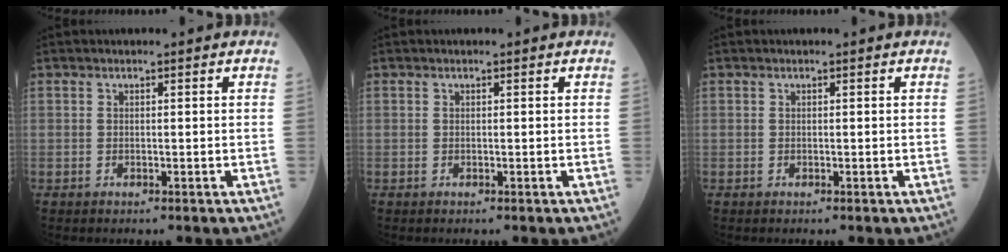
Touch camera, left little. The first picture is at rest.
{"total": 0.0}
{"total": 0.0}